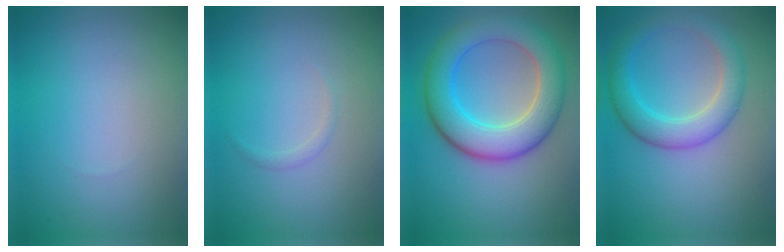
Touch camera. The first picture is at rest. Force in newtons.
{"total": 0.5, "press": 0.5, "slide": 0.0}
{"total": 7.3, "press": 7.3, "slide": 0.2}
{"total": 4.1, "press": 4.1, "slide": 0.1}